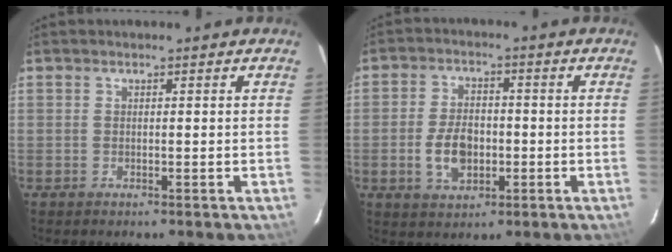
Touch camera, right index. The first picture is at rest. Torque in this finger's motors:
{"motor_torque": [1.03, -0.22, 0.55, 0.06]}